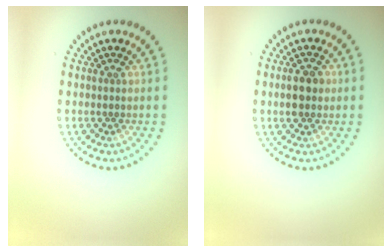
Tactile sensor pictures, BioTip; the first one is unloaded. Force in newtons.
{"total": 2.9, "press": 2.9, "slide": 0.1}